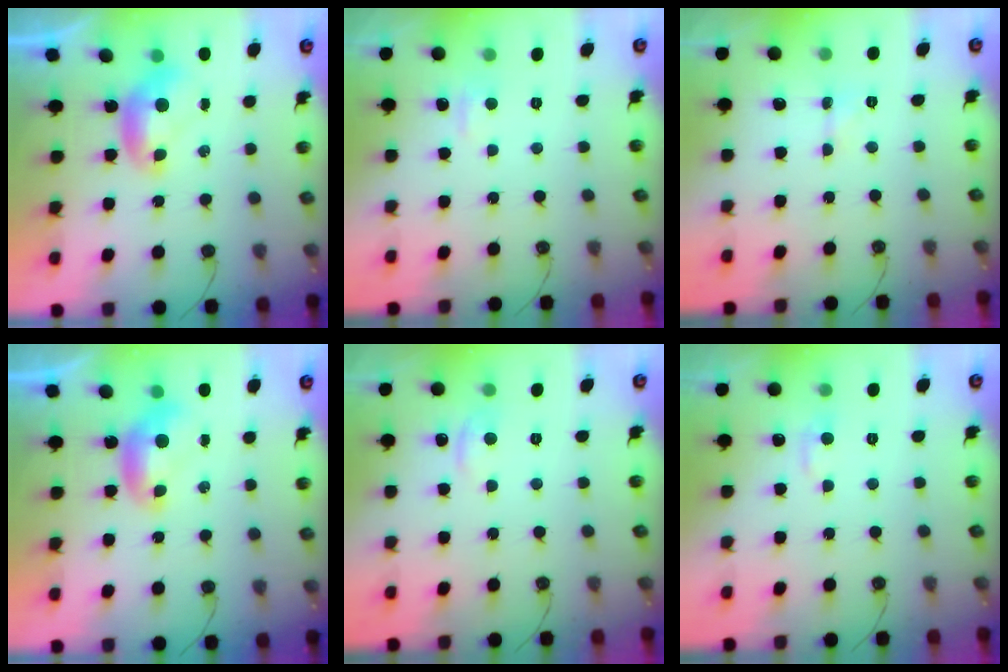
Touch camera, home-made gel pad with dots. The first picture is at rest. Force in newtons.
{"total": 1.6, "press": 1.4, "slide": 0.7}
{"total": 1.4, "press": 1.3, "slide": 0.3}
{"total": 0.0}
{"total": 0.9, "press": 0.3, "slide": 0.8}
{"total": 0.9, "press": 0.5, "slide": 0.7}